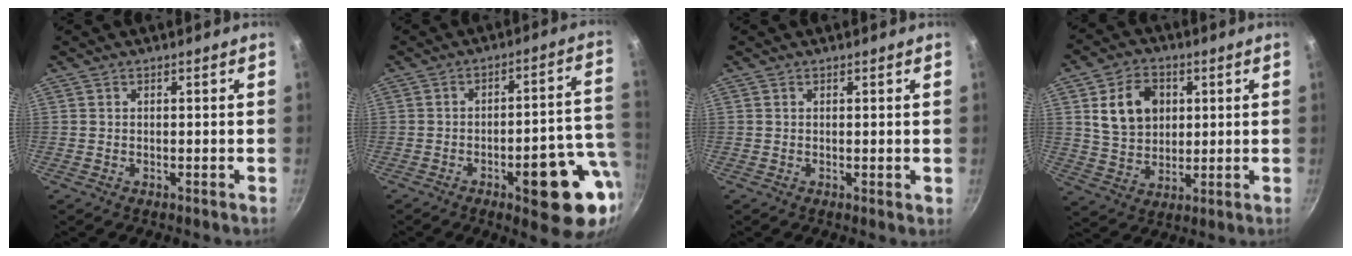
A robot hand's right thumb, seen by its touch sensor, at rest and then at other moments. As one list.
[{"total": 16.3, "force": [-5.4, 5.4, 14.4], "torque": [-0.142, 0.034, -0.070]}, {"total": 0.7, "force": [0.2, 0.2, 0.6], "torque": [-0.008, -0.002, 0.000]}, {"total": 11.7, "force": [3.1, 8.9, 7.0], "torque": [-0.099, -0.005, 0.054]}]